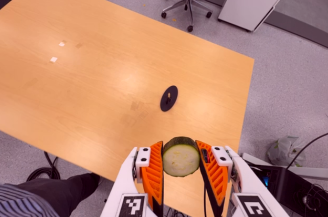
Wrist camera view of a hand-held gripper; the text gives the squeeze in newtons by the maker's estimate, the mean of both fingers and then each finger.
{"total": 12.1, "left": 11.3, "right": 12.8}